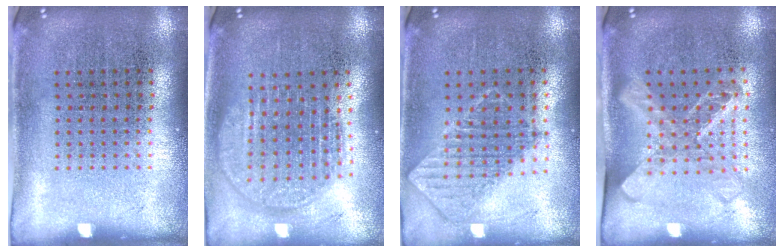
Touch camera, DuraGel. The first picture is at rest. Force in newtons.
{"total": 1.8, "press": 1.5, "slide": 0.9}
{"total": 0.9, "press": 0.8, "slide": 0.2}
{"total": 1.7, "press": 1.3, "slide": 1.0}